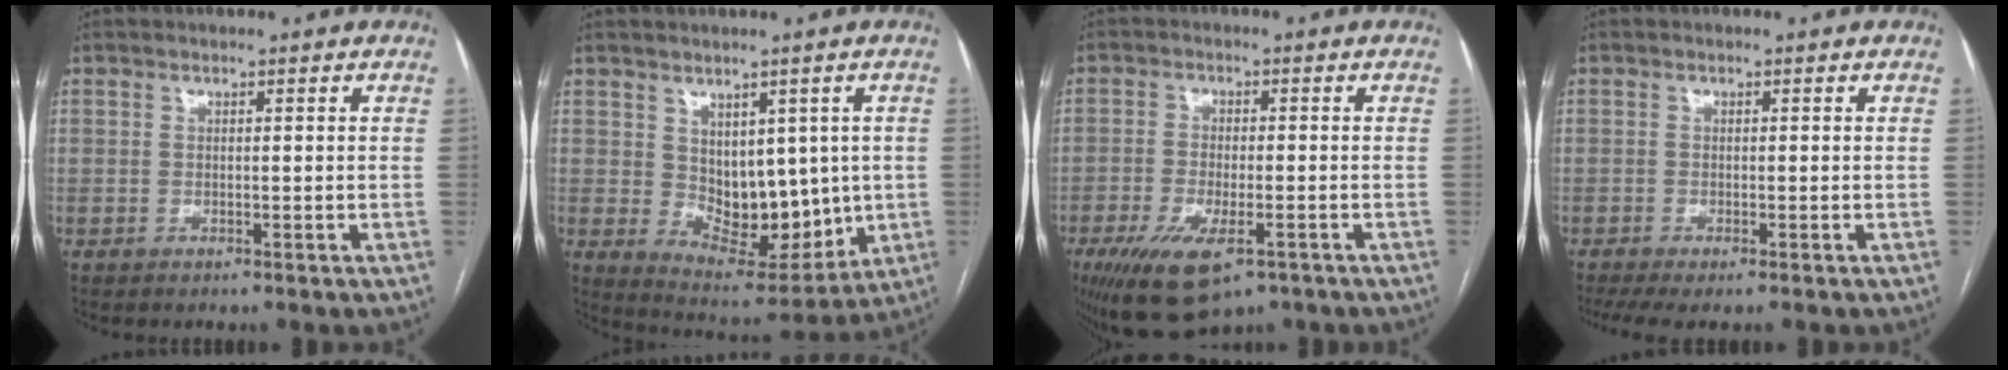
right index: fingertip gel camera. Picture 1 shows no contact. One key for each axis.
{"total": 11.3, "fx": 0.9, "fy": 6.9, "fz": 8.8, "tx": -0.114, "ty": -0.001, "tz": 0.042}
{"total": 10.6, "fx": -6.0, "fy": 3.8, "fz": 7.9, "tx": -0.142, "ty": -0.021, "tz": -0.095}
{"total": 4.4, "fx": -3.1, "fy": 0.8, "fz": 3.0, "tx": -0.052, "ty": -0.012, "tz": -0.052}